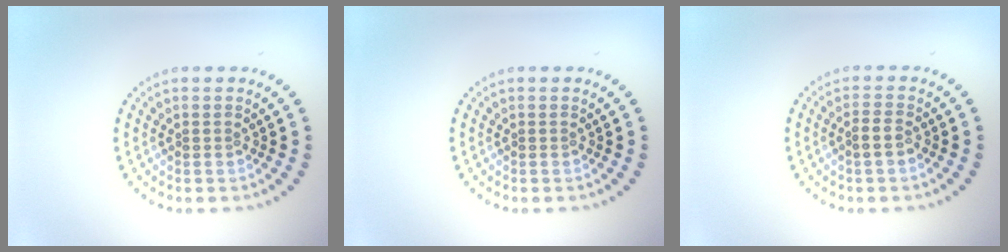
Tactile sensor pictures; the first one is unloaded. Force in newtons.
{"total": 0.0}
{"total": 1.4, "press": 1.2, "slide": 0.6}